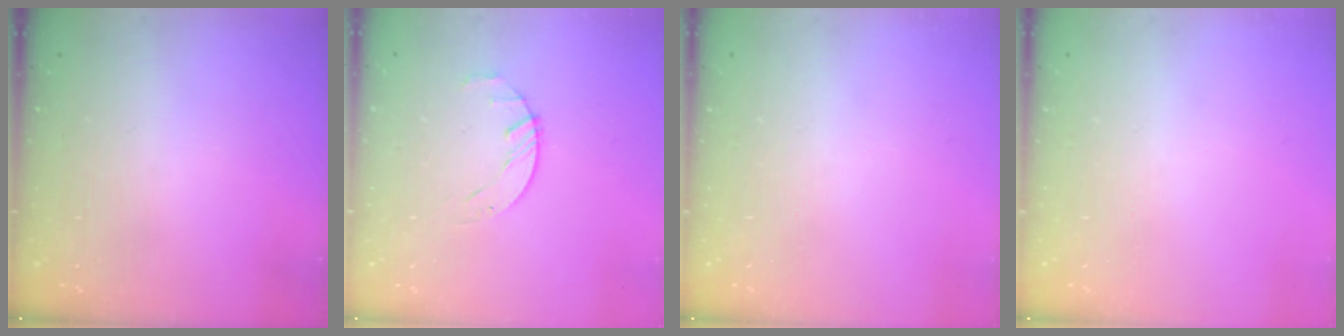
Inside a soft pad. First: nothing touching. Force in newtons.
{"total": 2.1, "press": 2.1, "slide": 0.3}
{"total": 0.0}
{"total": 0.0}